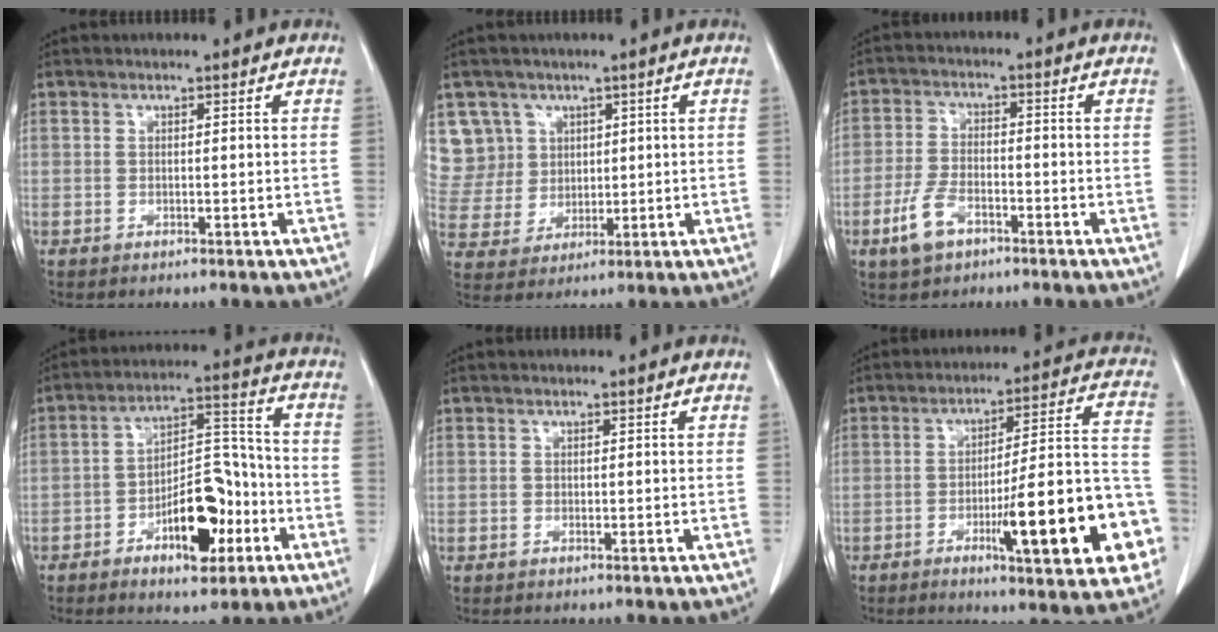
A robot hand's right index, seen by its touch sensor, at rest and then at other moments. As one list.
[{"total": 8.1, "force": [3.7, 7.2, -0.1], "torque": [-0.001, 0.026, 0.088]}, {"total": 6.2, "force": [-3.5, 3.1, 4.1], "torque": [-0.097, 0.000, -0.064]}, {"total": 12.5, "force": [-5.2, 5.1, 10.2], "torque": [-0.166, 0.024, -0.076]}, {"total": 0.0}, {"total": 19.2, "force": [-6.7, 2.7, 17.8], "torque": [-0.203, 0.018, -0.086]}]